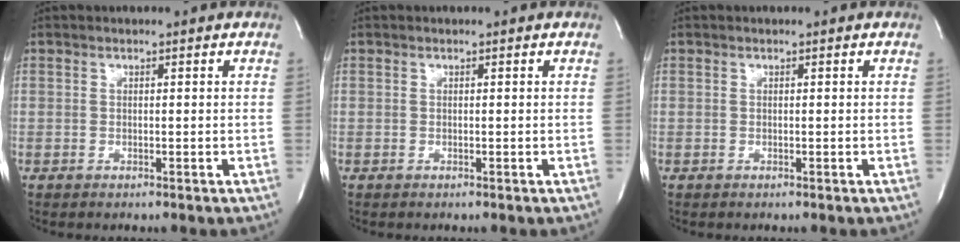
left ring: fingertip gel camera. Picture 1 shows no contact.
{"total": 0.0}
{"total": 0.0}